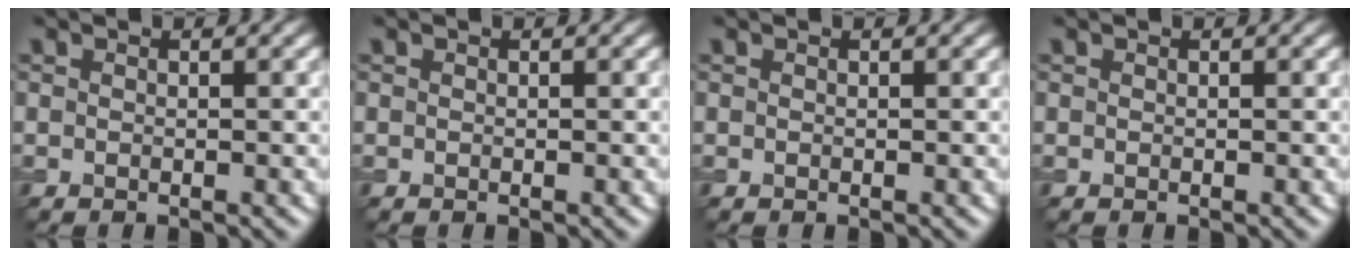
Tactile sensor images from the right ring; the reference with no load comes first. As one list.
[{"total": 0.0}, {"total": 0.0}, {"total": 0.0}]